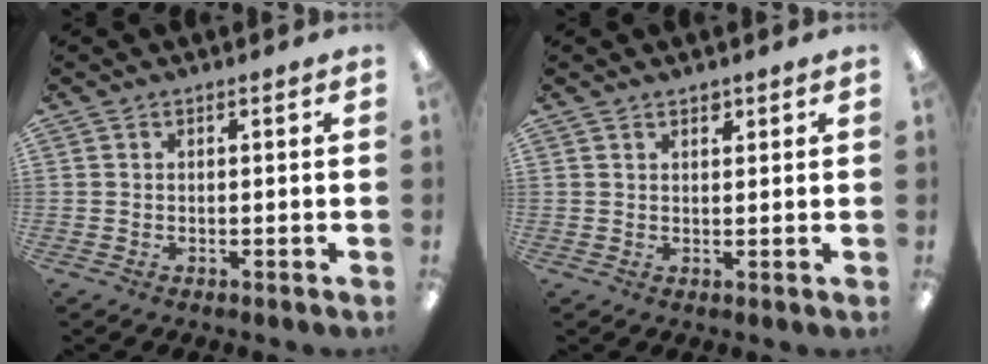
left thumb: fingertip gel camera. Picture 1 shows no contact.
{"total": 1.8, "force": [1.4, 0.9, 0.8], "torque": [-0.008, -0.003, 0.024]}